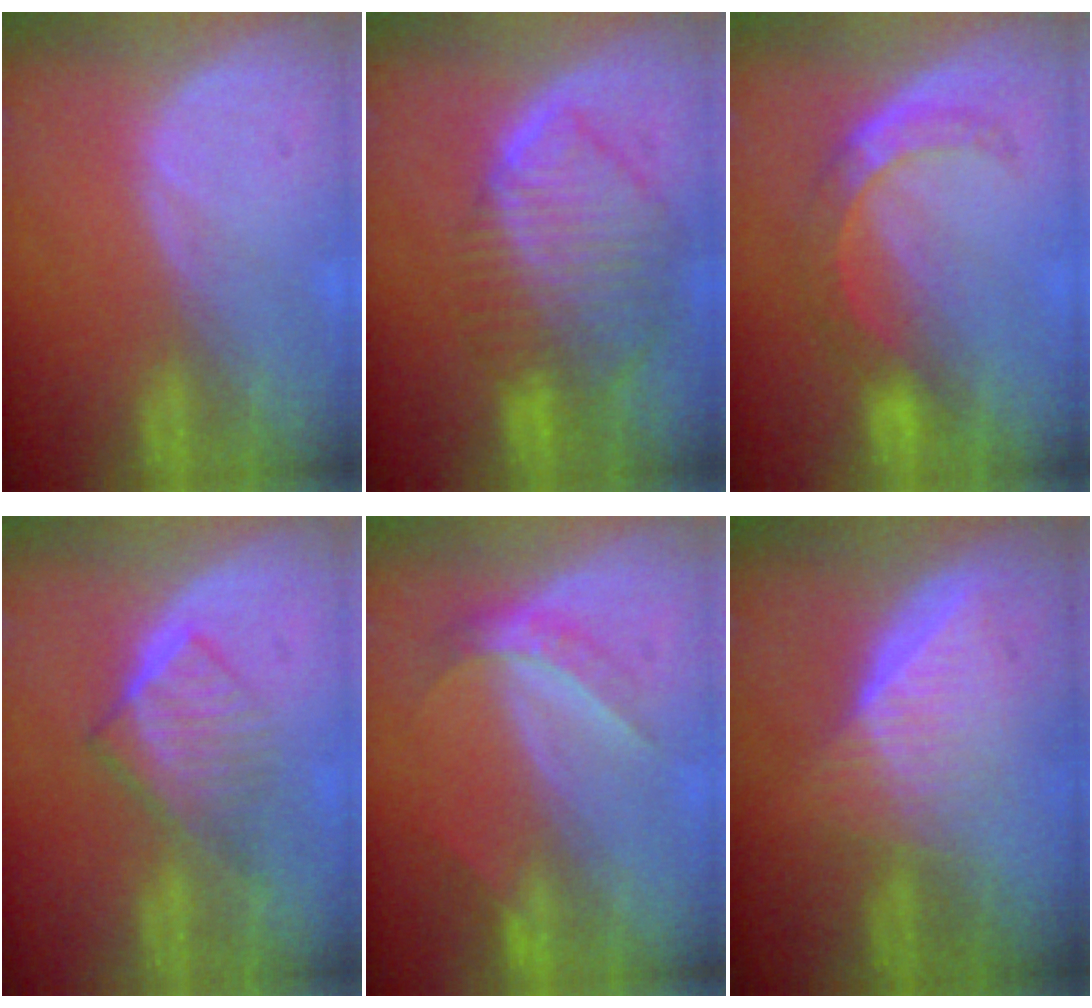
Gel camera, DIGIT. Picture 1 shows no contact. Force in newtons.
{"total": 10.3, "press": 8.8, "slide": 5.3}
{"total": 5.6, "press": 5.4, "slide": 1.2}
{"total": 6.5, "press": 5.7, "slide": 3.1}
{"total": 4.6, "press": 4.1, "slide": 2.2}
{"total": 6.5, "press": 5.8, "slide": 2.8}